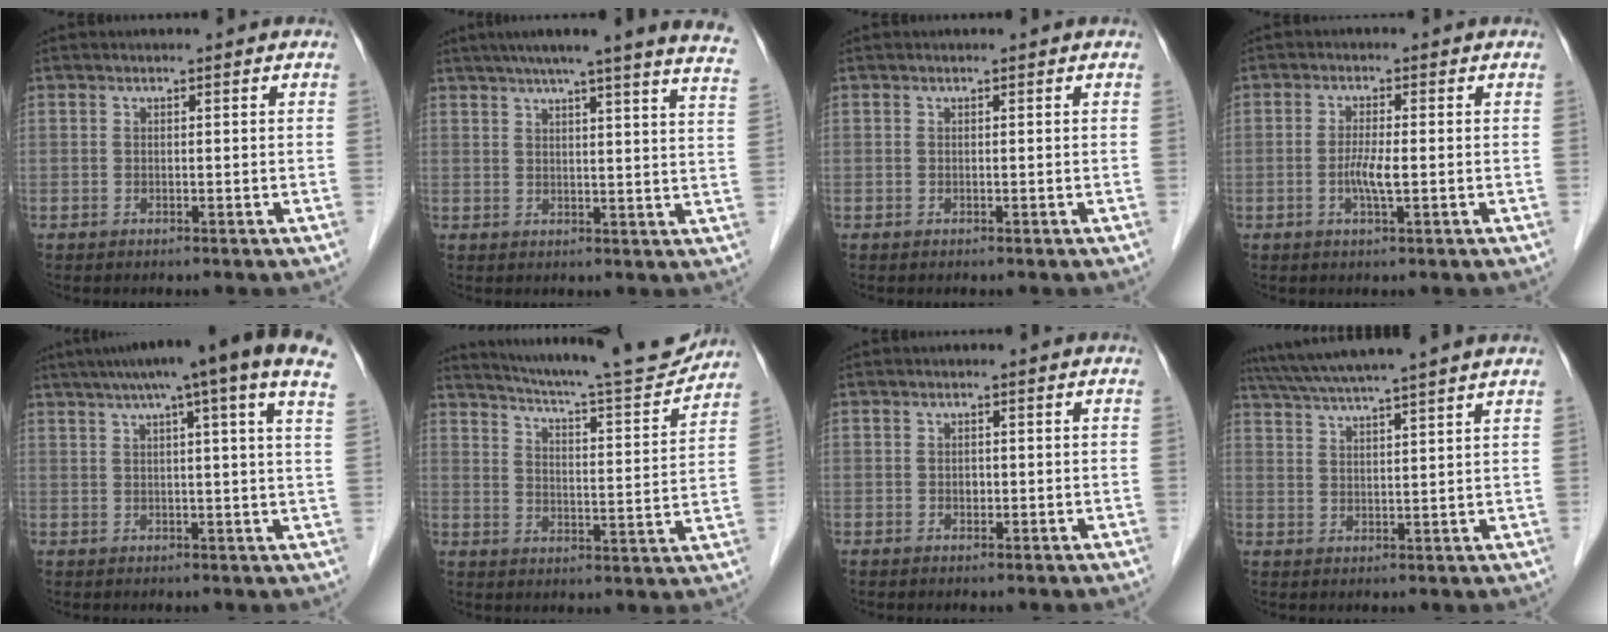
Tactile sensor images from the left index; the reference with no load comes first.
{"total": 21.1, "force": [17.8, -0.8, 11.2], "torque": [-0.167, -0.024, 0.210]}
{"total": 0.0}
{"total": 3.2, "force": [-0.7, 0.2, 3.1], "torque": [-0.065, -0.005, -0.014]}
{"total": 17.3, "force": [11.5, -0.1, 12.9], "torque": [-0.201, 0.042, 0.136]}
{"total": 17.1, "force": [15.9, 0.8, 6.3], "torque": [-0.106, -0.026, 0.219]}
{"total": 0.9, "force": [-0.2, 0.7, 0.5], "torque": [-0.010, 0.001, -0.003]}
{"total": 12.9, "force": [11.3, -1.3, 6.2], "torque": [-0.110, 0.022, 0.164]}